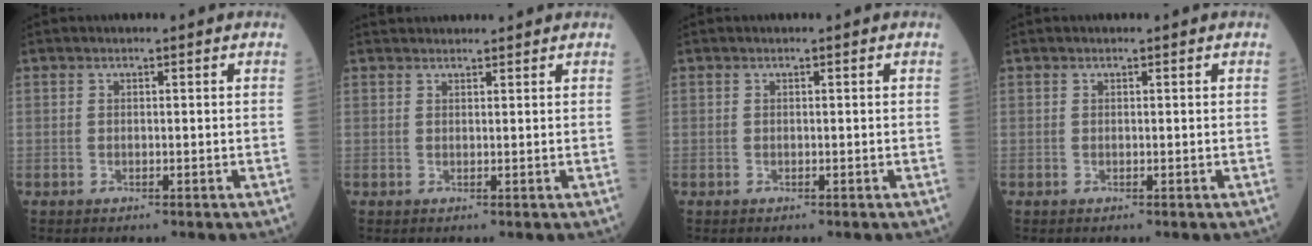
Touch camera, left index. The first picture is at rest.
{"total": 4.7, "force": [4.5, 0.7, 1.0], "torque": [-0.009, 0.035, 0.062]}
{"total": 0.0}
{"total": 0.0}